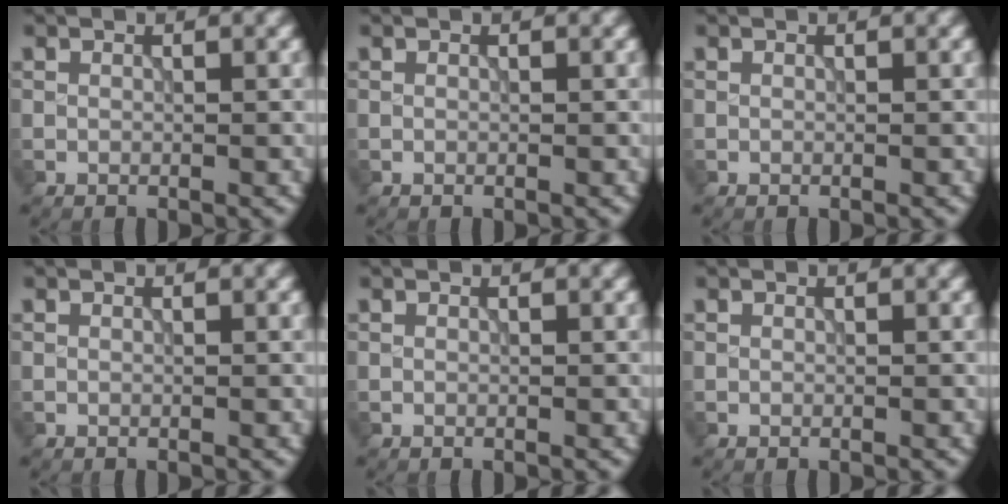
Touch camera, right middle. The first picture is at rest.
{"total": 0.0}
{"total": 0.0}
{"total": 0.0}
{"total": 0.0}
{"total": 0.0}